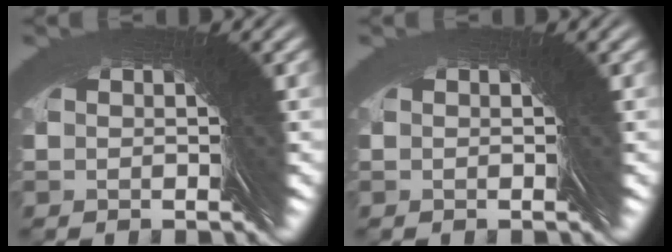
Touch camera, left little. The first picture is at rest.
{"total": 0.0}